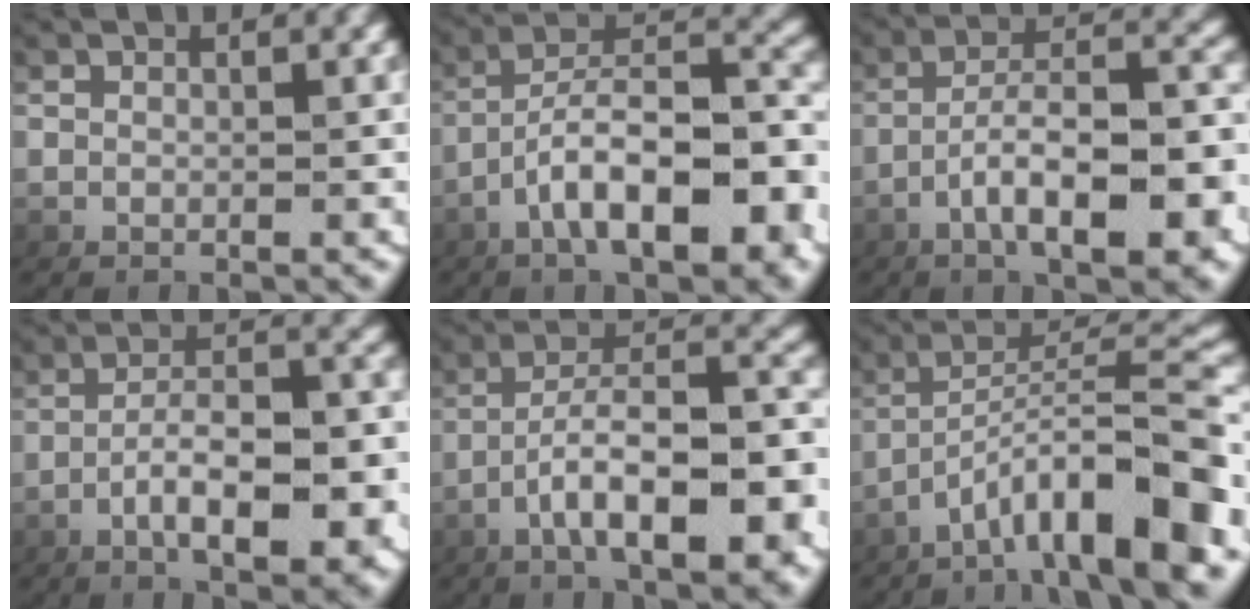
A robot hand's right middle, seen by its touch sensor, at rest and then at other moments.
{"total": 7.8, "force": [-2.8, 2.9, 6.6], "torque": [-0.107, 0.005, -0.039]}
{"total": 7.2, "force": [-3.0, 2.0, 6.2], "torque": [-0.099, 0.007, -0.043]}
{"total": 6.6, "force": [-3.0, 2.0, 5.5], "torque": [-0.083, -0.002, -0.042]}
{"total": 7.9, "force": [-3.1, 2.6, 6.8], "torque": [-0.107, 0.008, -0.045]}
{"total": 9.5, "force": [-4.1, 3.0, 8.0], "torque": [-0.123, -0.007, -0.052]}